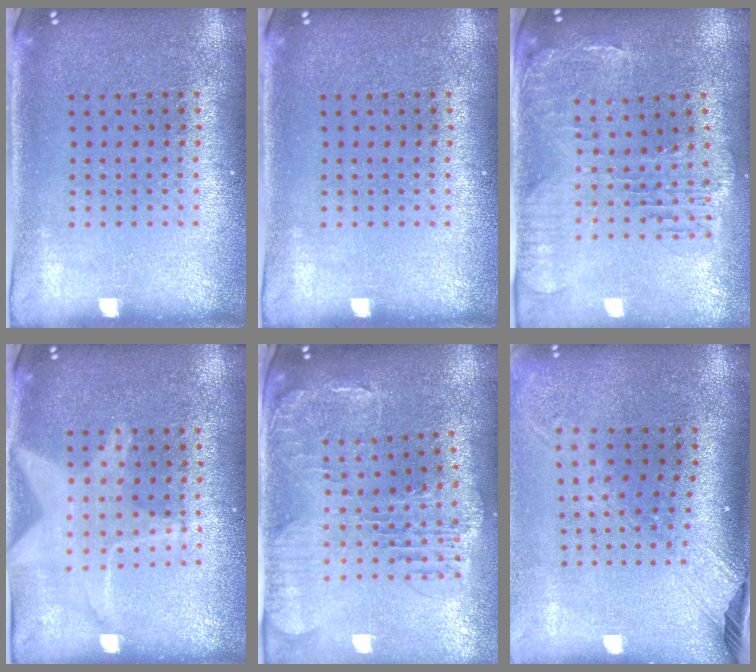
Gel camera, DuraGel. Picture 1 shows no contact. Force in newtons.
{"total": 0.0}
{"total": 1.6, "press": 1.5, "slide": 0.5}
{"total": 1.6, "press": 1.6, "slide": 0.2}
{"total": 1.7, "press": 1.6, "slide": 0.6}
{"total": 2.5, "press": 1.9, "slide": 1.7}